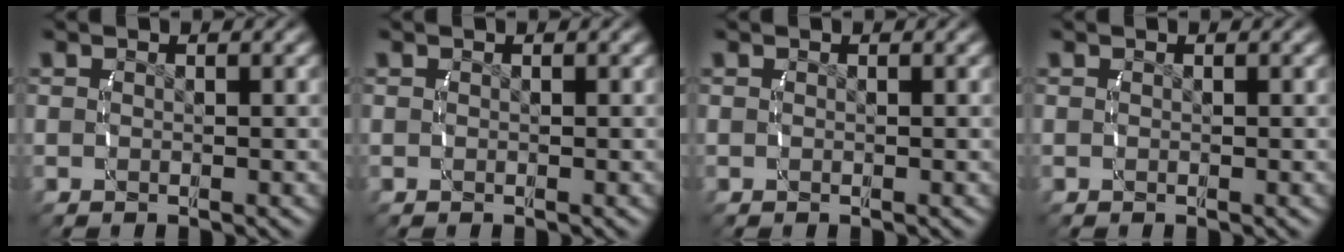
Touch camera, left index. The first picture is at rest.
{"total": 0.0}
{"total": 0.0}
{"total": 0.0}